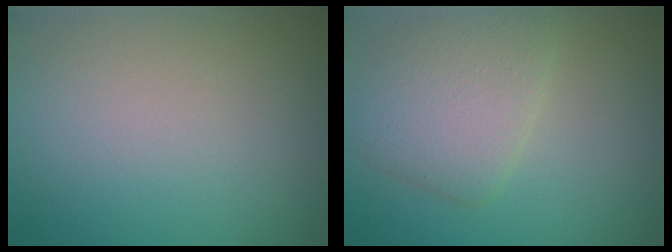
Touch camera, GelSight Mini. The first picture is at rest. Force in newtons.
{"total": 4.0, "press": 4.0, "slide": 0.0}